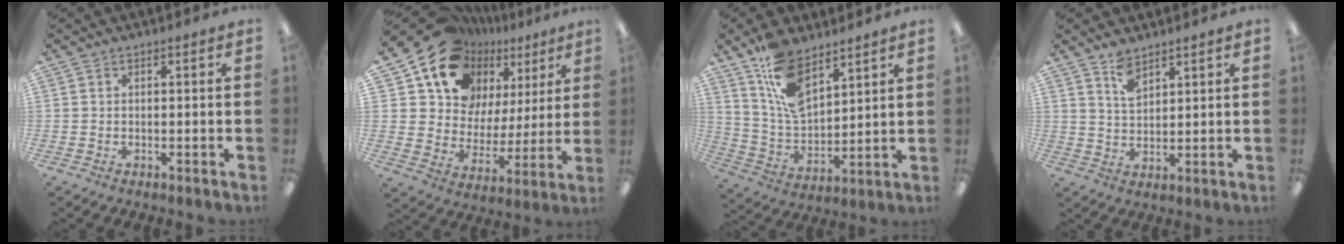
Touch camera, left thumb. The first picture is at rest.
{"total": 18.2, "force": [13.0, 11.4, 5.4], "torque": [-0.117, -0.100, 0.244]}
{"total": 13.8, "force": [8.4, 6.9, 8.6], "torque": [-0.173, -0.033, 0.158]}
{"total": 5.3, "force": [4.1, 2.2, 2.5], "torque": [-0.050, -0.017, 0.075]}